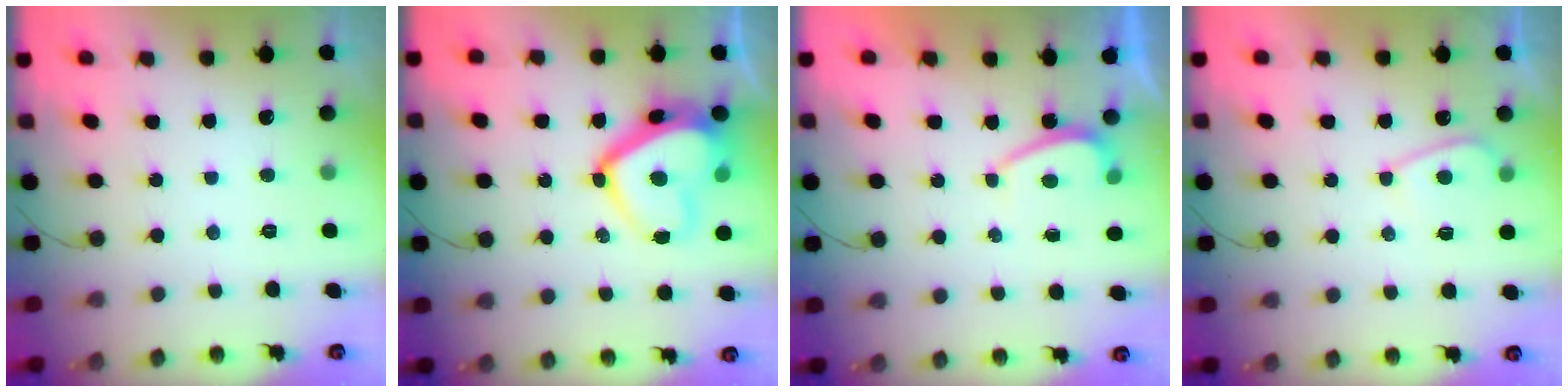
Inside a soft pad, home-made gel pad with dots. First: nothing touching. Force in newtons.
{"total": 14.4, "press": 14.3, "slide": 1.4}
{"total": 0.6, "press": 0.3, "slide": 0.5}
{"total": 4.5, "press": 4.5, "slide": 0.6}